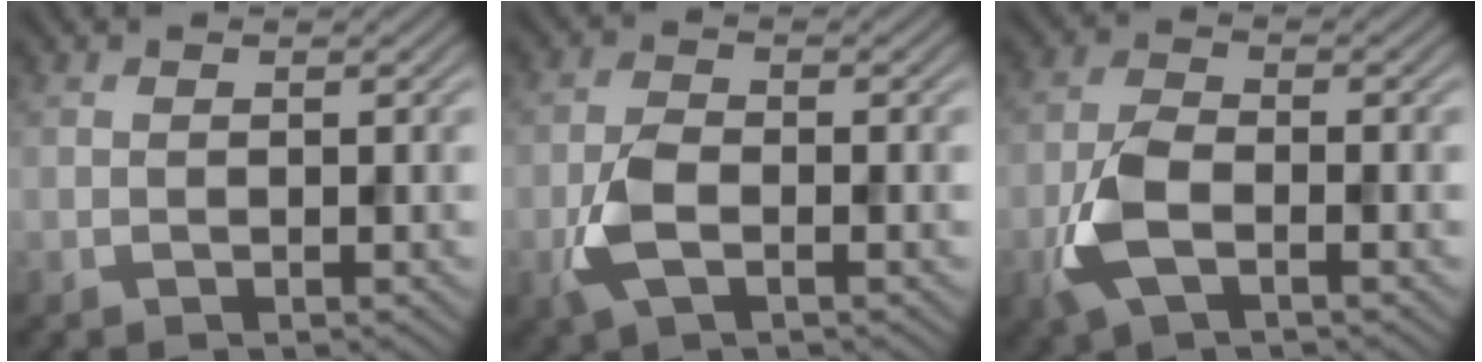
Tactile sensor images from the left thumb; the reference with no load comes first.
{"total": 4.1, "force": [-1.5, 2.2, 3.2], "torque": [-0.076, 0.000, -0.037]}
{"total": 5.4, "force": [-2.0, 2.7, 4.2], "torque": [-0.101, -0.001, -0.051]}